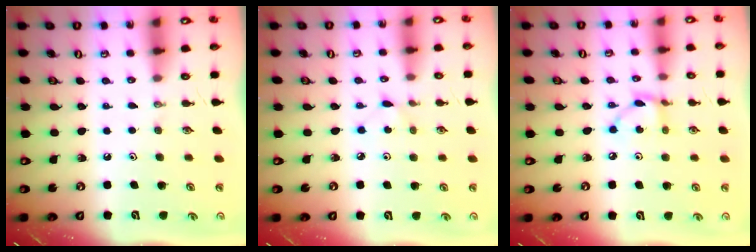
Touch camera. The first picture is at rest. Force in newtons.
{"total": 2.5, "press": 2.5, "slide": 0.3}
{"total": 5.3, "press": 5.3, "slide": 0.3}